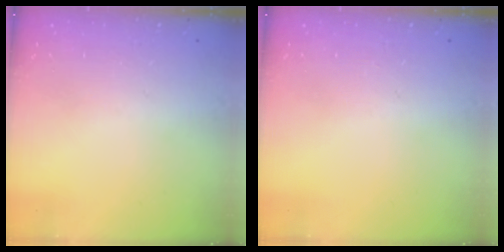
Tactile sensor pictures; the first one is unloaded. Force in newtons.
{"total": 0.0}